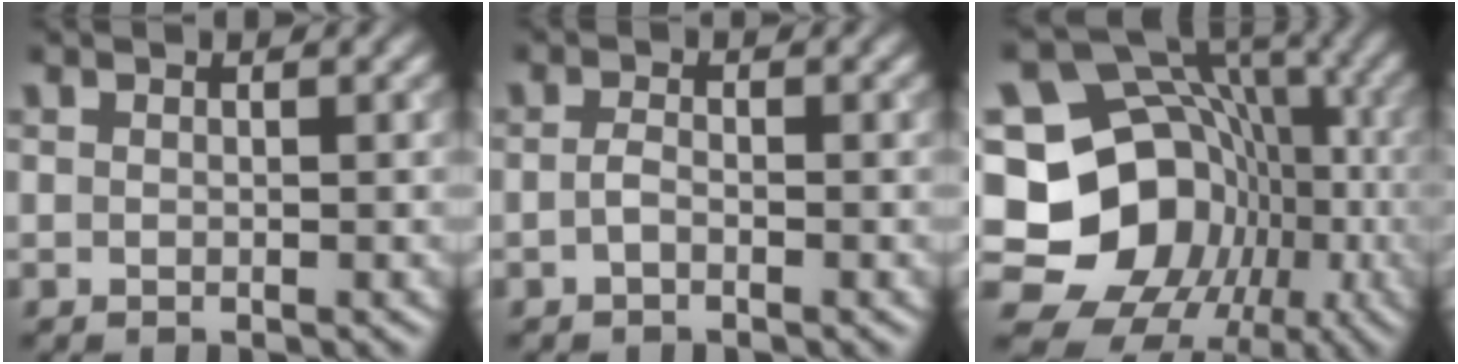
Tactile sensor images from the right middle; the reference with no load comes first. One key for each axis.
{"total": 1.0, "fx": -0.5, "fy": 0.3, "fz": 0.8, "tx": -0.019, "ty": 0.000, "tz": -0.011}
{"total": 18.5, "fx": -4.6, "fy": 15.9, "fz": 8.3, "tx": -0.142, "ty": 0.006, "tz": -0.095}